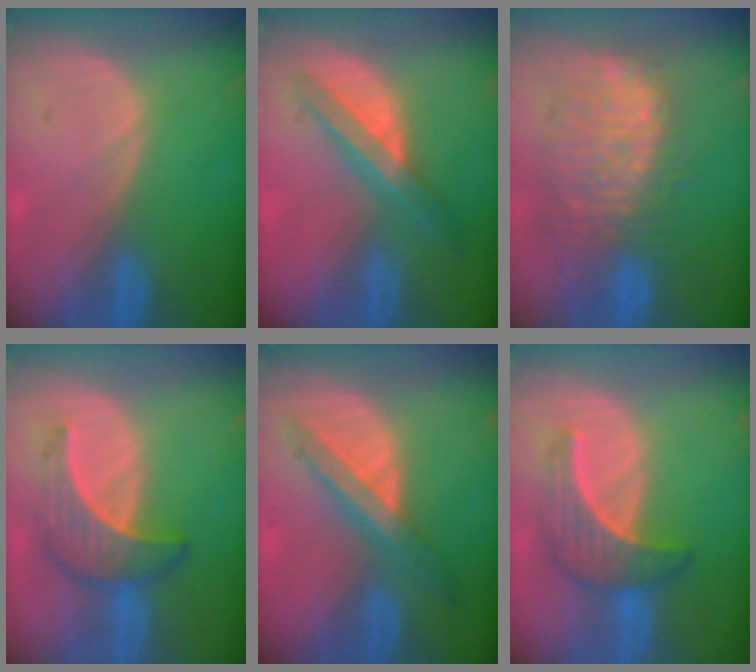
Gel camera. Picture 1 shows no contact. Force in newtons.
{"total": 7.0, "press": 5.9, "slide": 3.7}
{"total": 11.0, "press": 10.2, "slide": 4.1}
{"total": 6.6, "press": 6.5, "slide": 1.2}
{"total": 7.2, "press": 6.2, "slide": 3.5}
{"total": 6.6, "press": 6.5, "slide": 0.9}